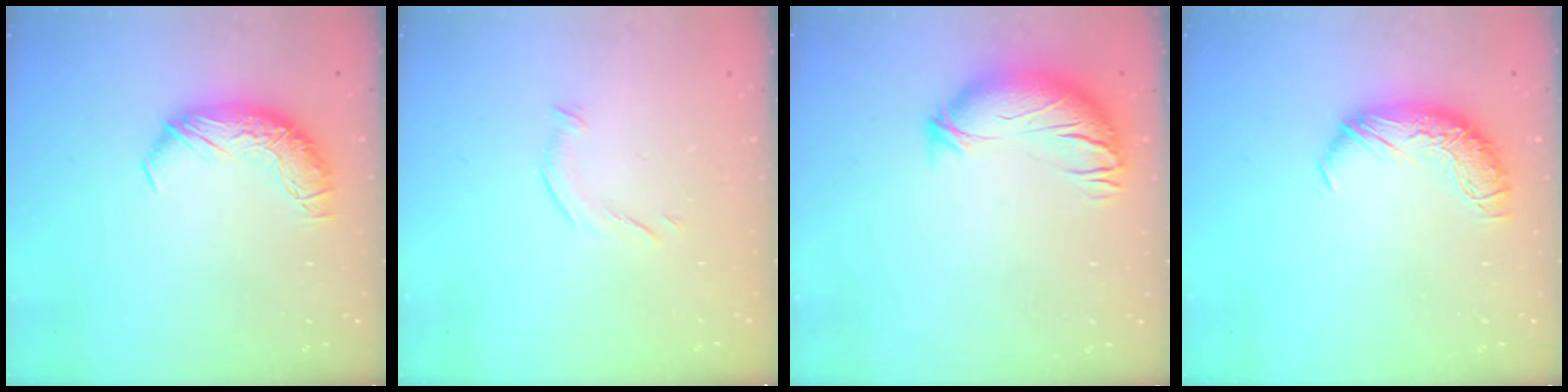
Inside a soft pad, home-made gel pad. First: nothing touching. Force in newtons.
{"total": 4.6, "press": 4.4, "slide": 1.1}
{"total": 3.5, "press": 2.7, "slide": 2.2}
{"total": 0.0}